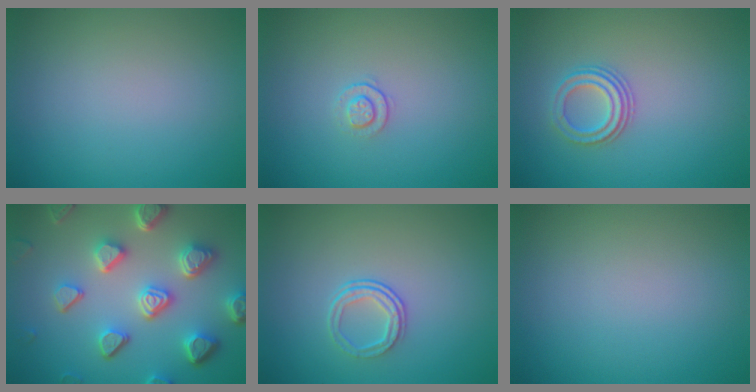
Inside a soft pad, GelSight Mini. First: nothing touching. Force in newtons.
{"total": 1.1, "press": 0.7, "slide": 0.9}
{"total": 2.6, "press": 2.3, "slide": 1.2}
{"total": 6.9, "press": 5.4, "slide": 4.3}
{"total": 2.1, "press": 1.4, "slide": 1.5}
{"total": 0.0}